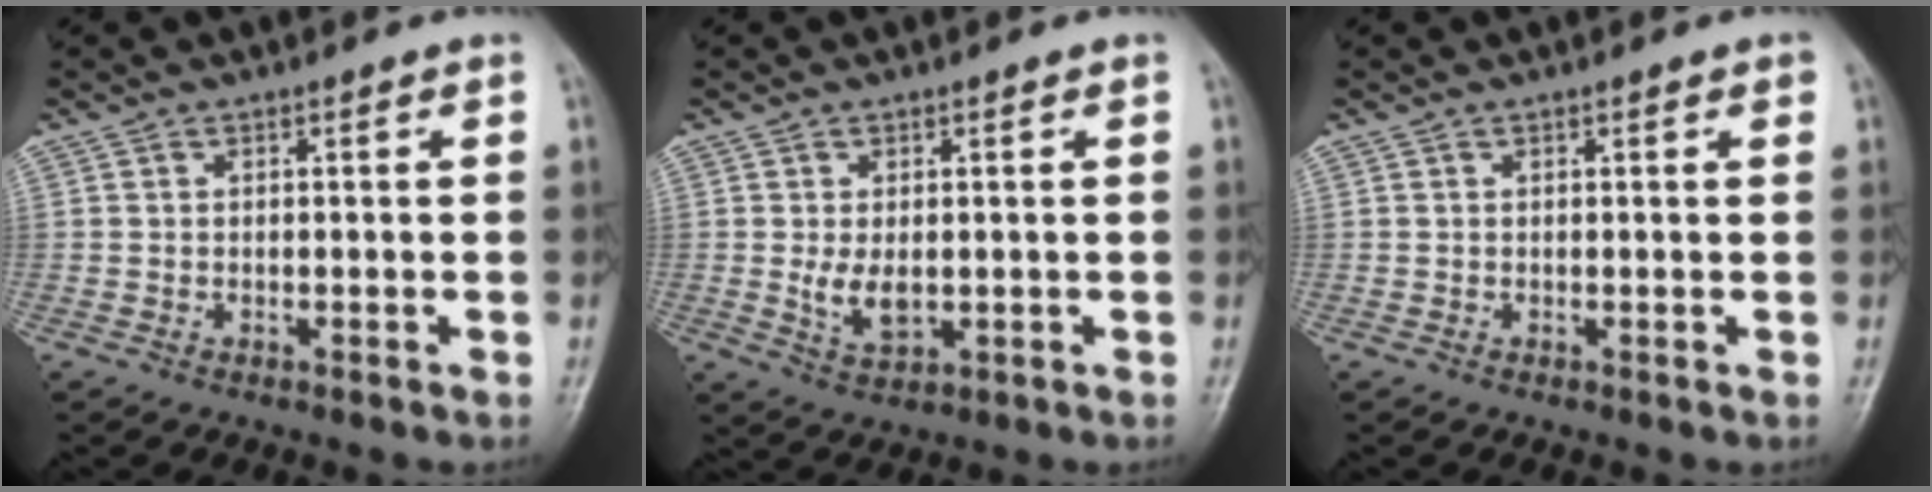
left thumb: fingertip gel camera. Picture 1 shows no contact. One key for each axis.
{"total": 4.4, "fx": 0.1, "fy": 2.7, "fz": 3.5, "tx": -0.059, "ty": -0.011, "tz": 0.009}
{"total": 1.3, "fx": 0.8, "fy": 0.4, "fz": 0.9, "tx": -0.010, "ty": -0.001, "tz": 0.008}